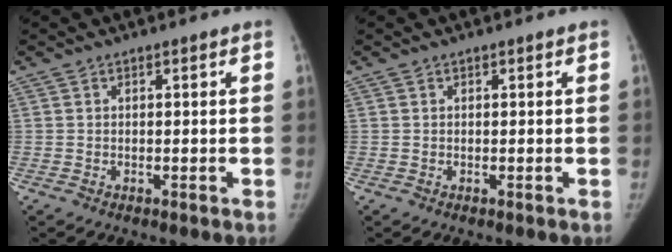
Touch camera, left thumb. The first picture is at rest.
{"total": 0.0}